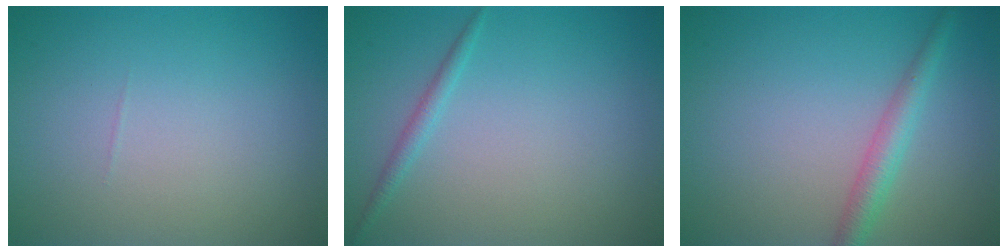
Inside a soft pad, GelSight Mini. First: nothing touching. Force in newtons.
{"total": 1.1, "press": 1.1, "slide": 0.1}
{"total": 2.5, "press": 2.5, "slide": 0.0}